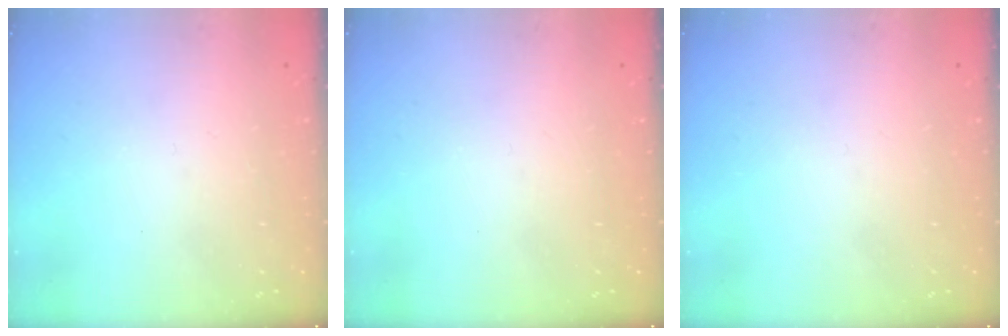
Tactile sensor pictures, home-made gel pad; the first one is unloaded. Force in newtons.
{"total": 0.0}
{"total": 0.0}